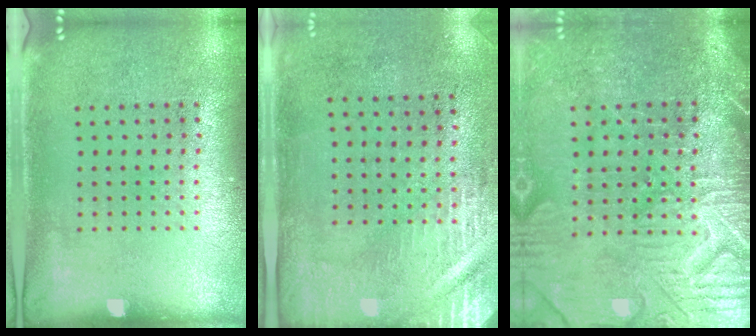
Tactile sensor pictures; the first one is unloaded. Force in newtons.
{"total": 2.9, "press": 2.5, "slide": 1.5}
{"total": 4.4, "press": 4.0, "slide": 1.8}